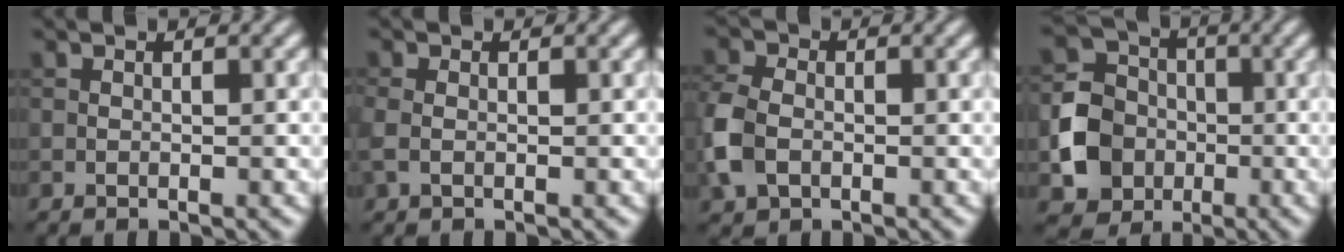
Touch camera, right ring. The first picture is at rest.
{"total": 1.1, "force": [-0.1, 0.7, 0.9], "torque": [-0.024, -0.001, -0.005]}
{"total": 4.9, "force": [-1.3, 3.6, 3.1], "torque": [-0.085, 0.001, -0.035]}
{"total": 6.4, "force": [-1.7, 5.7, 2.5], "torque": [-0.049, 0.001, -0.039]}